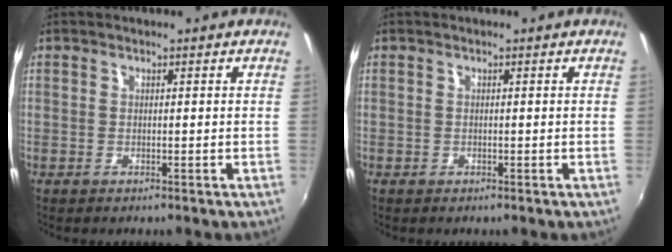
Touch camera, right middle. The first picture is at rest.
{"total": 0.0}